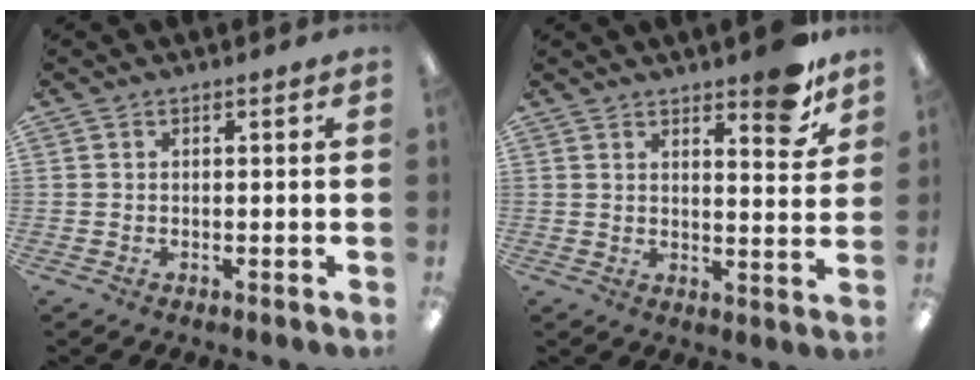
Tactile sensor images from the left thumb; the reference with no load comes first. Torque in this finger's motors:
{"motor_torque": [1.24, 0.47, 0.74, -0.77, 0.07]}